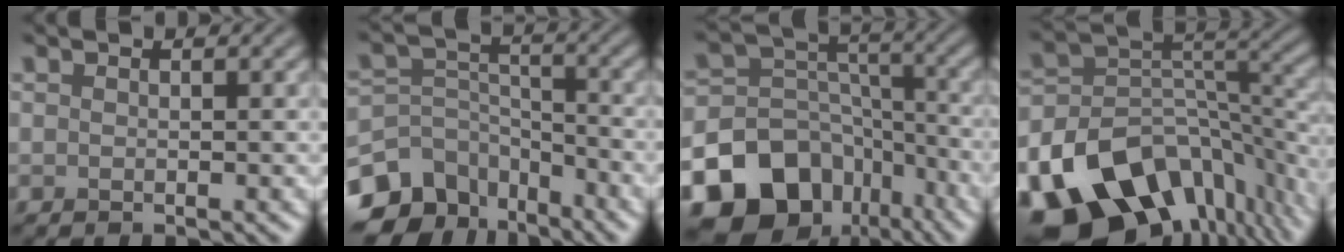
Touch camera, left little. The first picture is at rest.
{"total": 9.5, "force": [-6.6, 5.8, 3.6], "torque": [-0.067, -0.005, -0.120]}
{"total": 16.8, "force": [-10.0, 12.3, 5.6], "torque": [-0.125, -0.037, -0.159]}
{"total": 15.7, "force": [-8.7, 10.2, 8.1], "torque": [-0.191, -0.006, -0.136]}